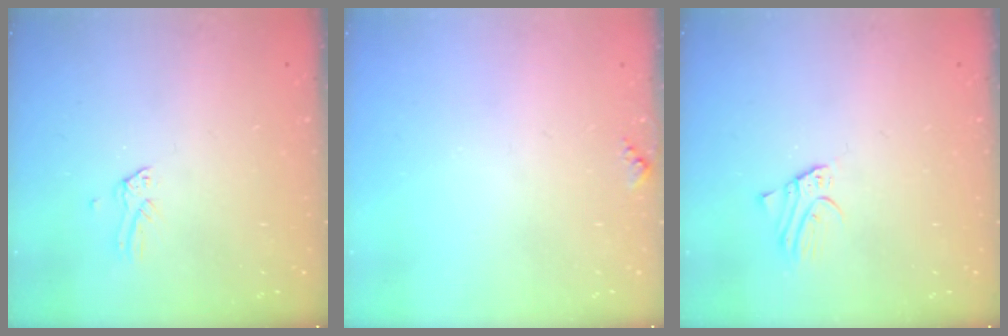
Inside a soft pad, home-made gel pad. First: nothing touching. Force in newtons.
{"total": 4.7, "press": 4.5, "slide": 1.2}
{"total": 2.3, "press": 2.3, "slide": 0.2}